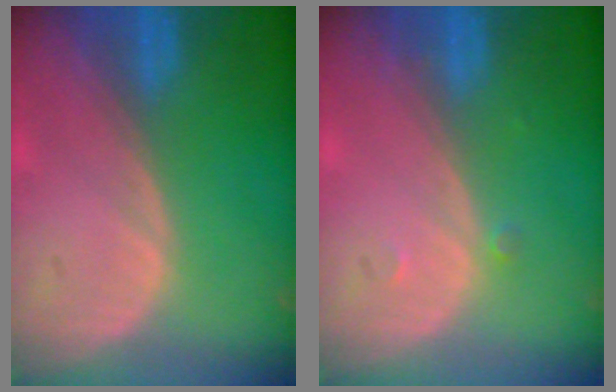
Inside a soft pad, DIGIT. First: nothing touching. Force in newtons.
{"total": 0.7, "press": 0.7, "slide": 0.1}